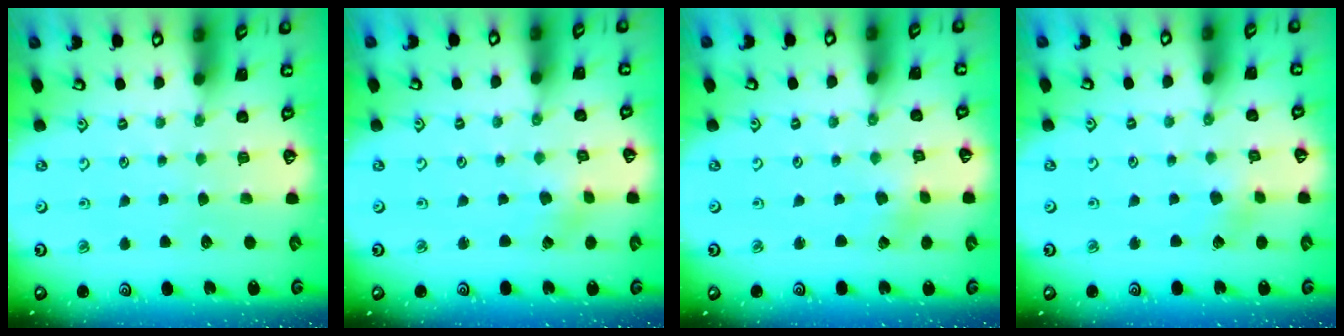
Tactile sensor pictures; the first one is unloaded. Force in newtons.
{"total": 0.5, "press": 0.5, "slide": 0.1}
{"total": 0.5, "press": 0.5, "slide": 0.1}
{"total": 2.4, "press": 2.2, "slide": 0.9}